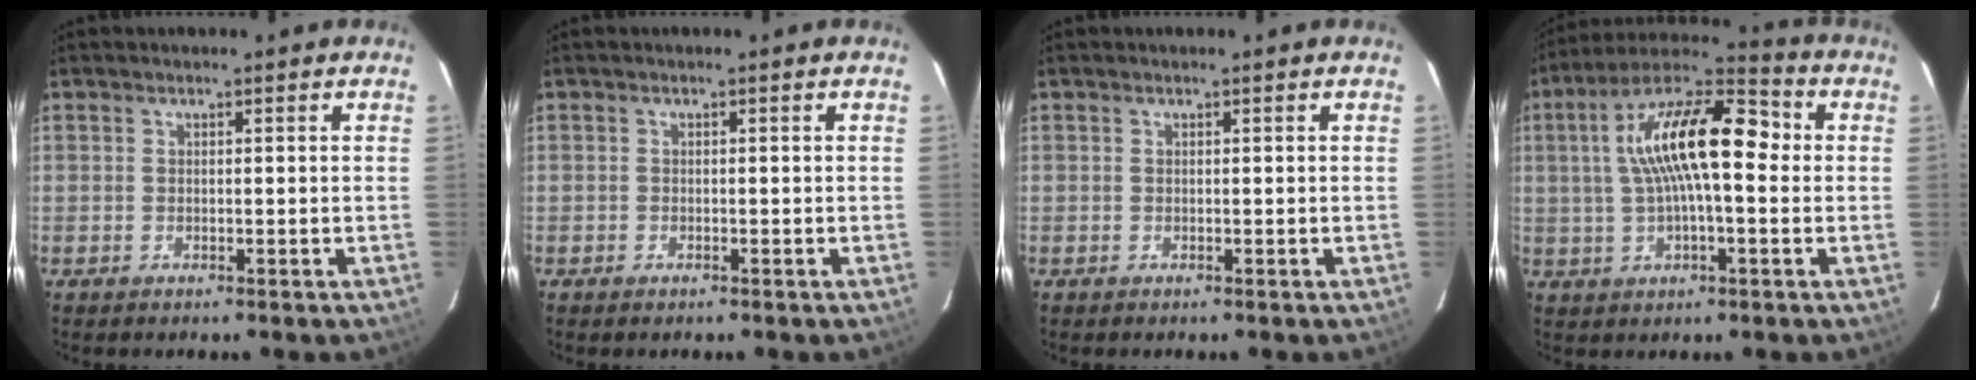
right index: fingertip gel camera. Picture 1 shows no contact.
{"total": 0.7, "force": [-0.6, 0.4, 0.2], "torque": [-0.002, 0.000, -0.010]}
{"total": 0.0}
{"total": 17.0, "force": [2.0, 6.1, 15.7], "torque": [-0.278, 0.027, 0.020]}